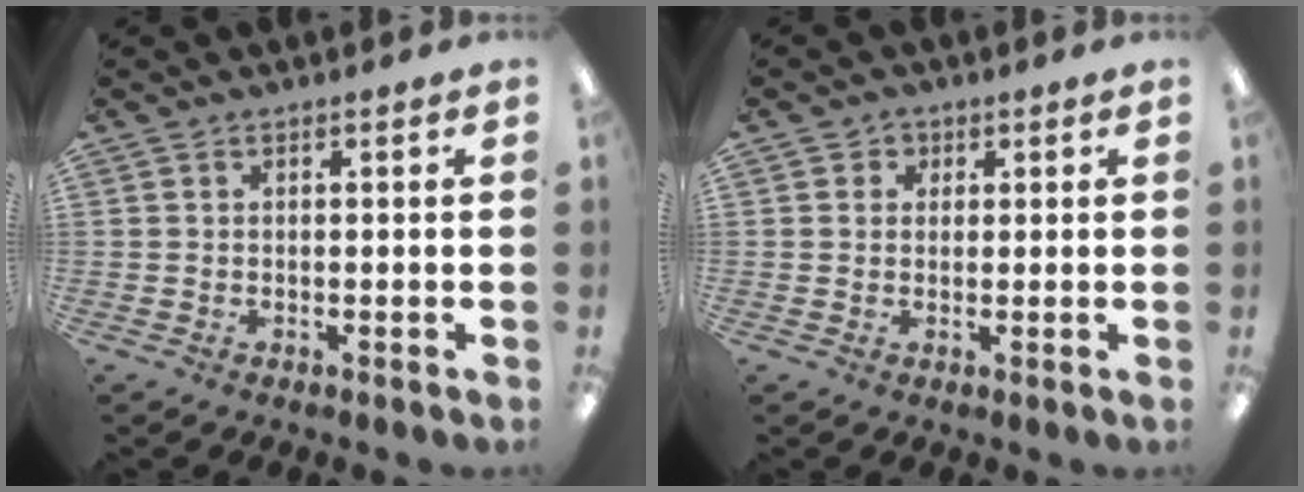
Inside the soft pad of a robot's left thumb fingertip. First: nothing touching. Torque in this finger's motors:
{"motor_torque": [0.12, -0.01, -0.17, 0.23, -0.07]}